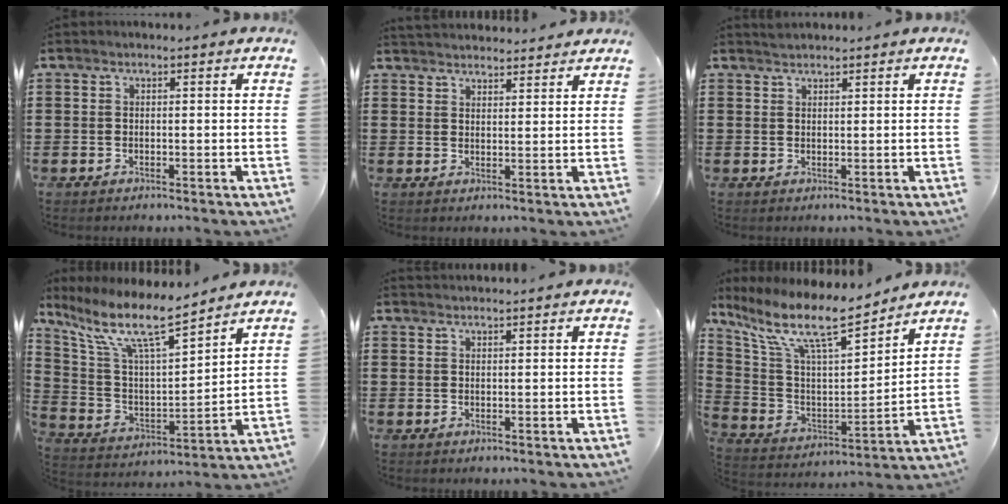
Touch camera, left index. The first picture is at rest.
{"total": 2.7, "force": [2.7, 0.2, -0.2], "torque": [-0.004, -0.009, 0.052]}
{"total": 1.2, "force": [1.2, 0.3, 0.0], "torque": [-0.003, 0.001, 0.024]}
{"total": 11.3, "force": [8.5, 2.0, 7.1], "torque": [-0.172, -0.049, 0.142]}
{"total": 1.1, "force": [1.1, 0.0, 0.0], "torque": [-0.003, -0.002, 0.022]}
{"total": 11.9, "force": [9.1, 2.5, 7.2], "torque": [-0.177, -0.052, 0.154]}